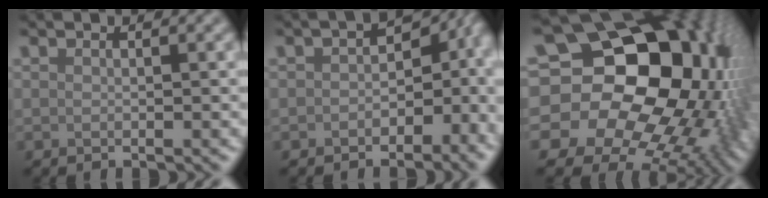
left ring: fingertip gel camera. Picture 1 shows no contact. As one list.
[{"total": 7.5, "force": [-0.9, 5.4, 5.1], "torque": [-0.024, -0.012, -0.006]}, {"total": 23.7, "force": [0.4, 18.5, 14.8], "torque": [-0.235, 0.035, -0.043]}]